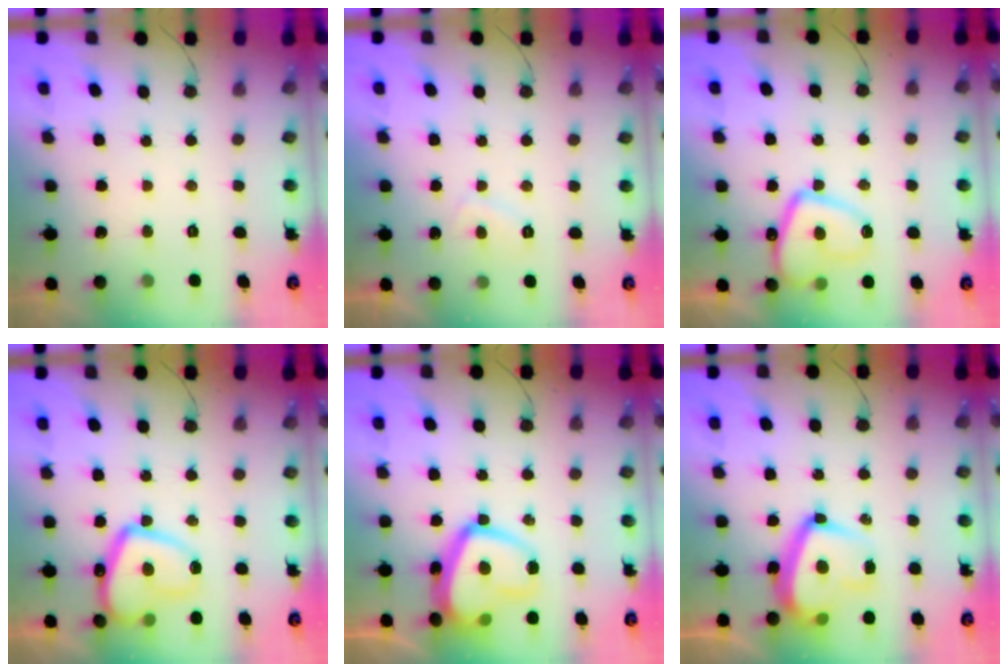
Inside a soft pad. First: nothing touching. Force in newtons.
{"total": 2.5, "press": 2.4, "slide": 0.8}
{"total": 13.2, "press": 13.1, "slide": 1.6}
{"total": 15.0, "press": 14.9, "slide": 1.4}
{"total": 17.1, "press": 17.1, "slide": 1.6}
{"total": 16.4, "press": 16.3, "slide": 1.2}